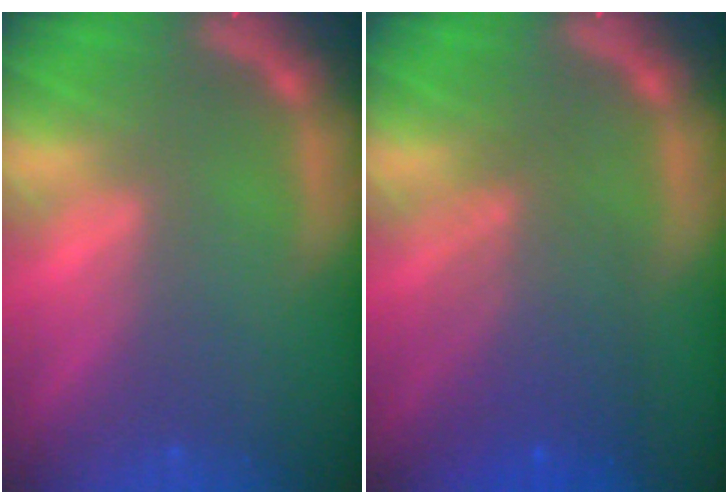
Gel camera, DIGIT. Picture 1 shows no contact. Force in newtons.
{"total": 5.5}